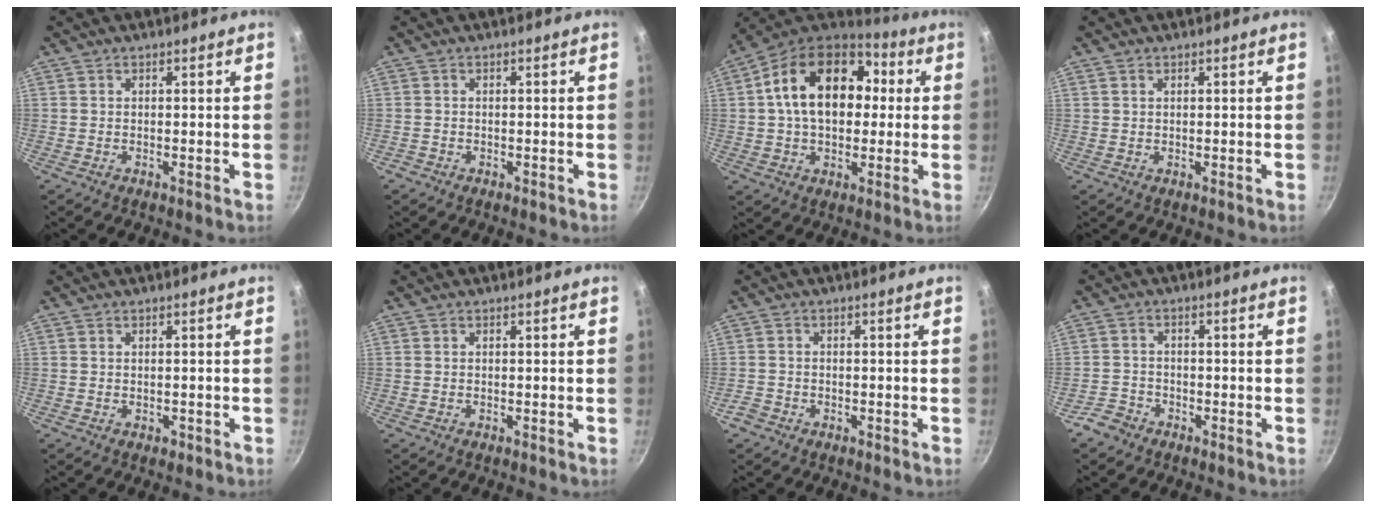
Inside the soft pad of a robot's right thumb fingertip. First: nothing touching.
{"total": 0.6, "force": [-0.4, 0.4, 0.0], "torque": [-0.002, 0.004, -0.007]}
{"total": 20.1, "force": [3.2, 13.7, 14.3], "torque": [-0.211, 0.032, 0.038]}
{"total": 0.7, "force": [0.4, 0.4, 0.4], "torque": [-0.006, 0.001, 0.008]}
{"total": 0.9, "force": [-0.3, 0.6, 0.5], "torque": [-0.004, 0.001, -0.004]}
{"total": 0.0}
{"total": 2.2, "force": [-1.4, 1.6, 0.7], "torque": [-0.015, 0.013, -0.026]}
{"total": 3.6, "force": [-2.6, 2.3, 0.8], "torque": [-0.011, 0.031, -0.049]}